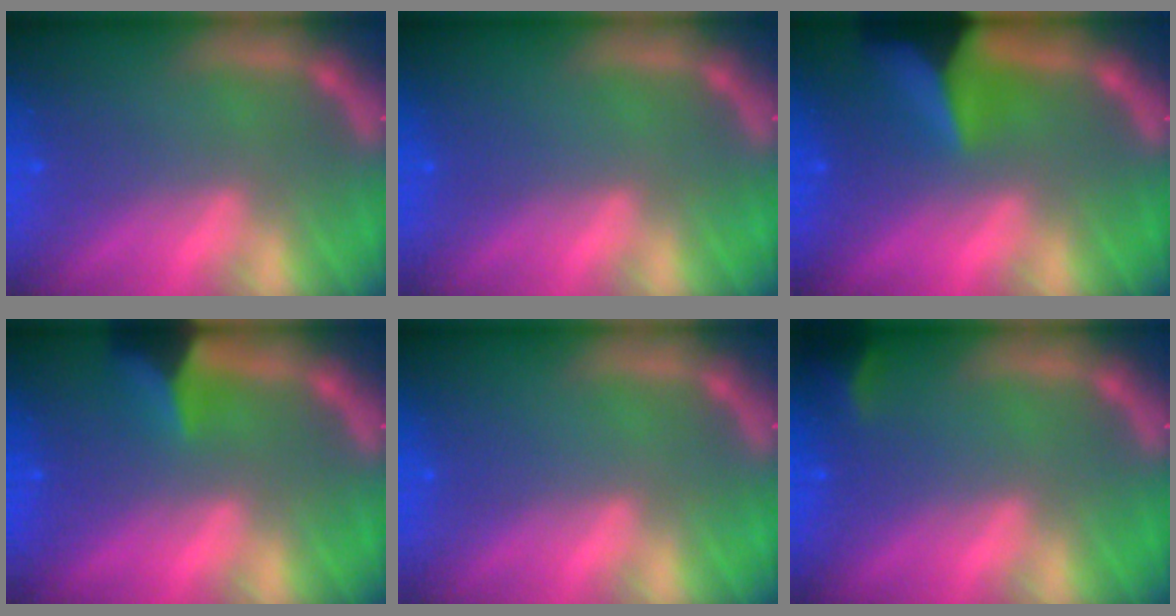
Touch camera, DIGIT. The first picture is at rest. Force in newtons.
{"total": 0.0}
{"total": 8.9}
{"total": 4.0}
{"total": 0.0}
{"total": 1.9}